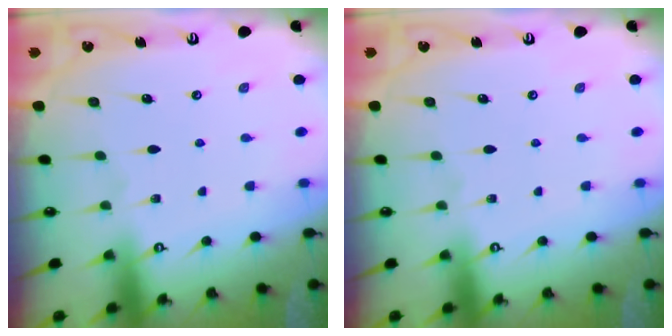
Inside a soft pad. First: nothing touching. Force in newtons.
{"total": 0.0}